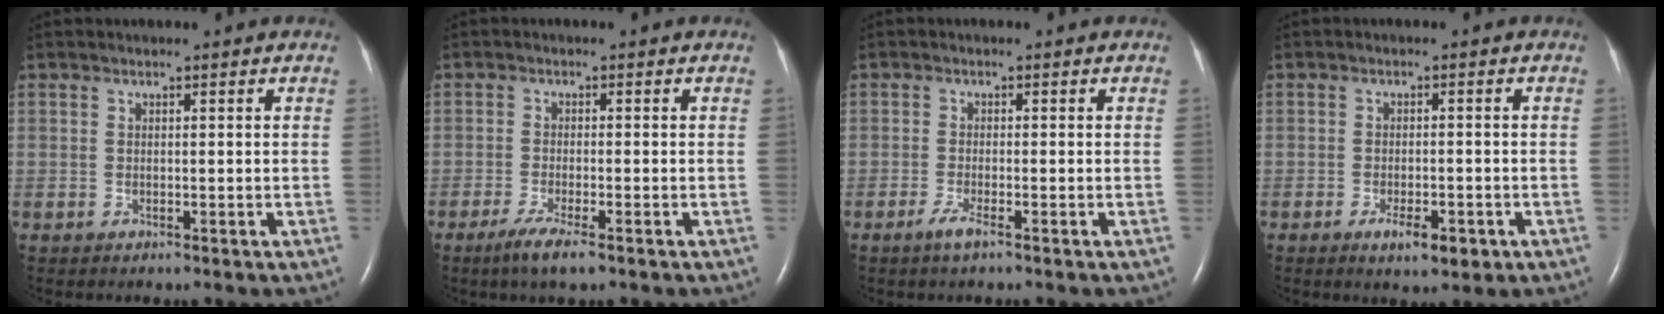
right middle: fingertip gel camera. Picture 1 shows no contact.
{"total": 3.9, "force": [-2.5, 0.3, 3.0], "torque": [-0.064, -0.012, -0.047]}
{"total": 1.9, "force": [-1.3, 0.0, 1.4], "torque": [-0.037, -0.005, -0.029]}
{"total": 4.2, "force": [-2.1, 1.4, 3.3], "torque": [-0.053, -0.002, -0.025]}